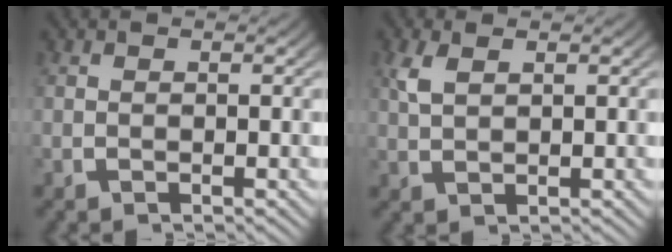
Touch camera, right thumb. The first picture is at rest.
{"total": 1.9, "force": [1.2, 0.8, 1.3], "torque": [-0.034, 0.001, 0.031]}